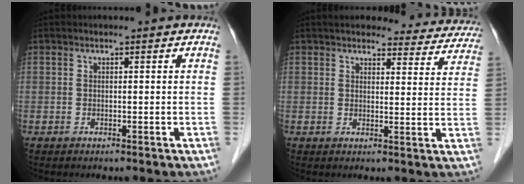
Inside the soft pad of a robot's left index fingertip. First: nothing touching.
{"total": 14.5, "force": [13.4, 4.0, 3.7], "torque": [-0.010, -0.004, 0.138]}